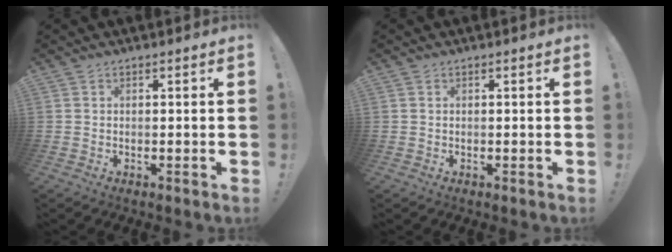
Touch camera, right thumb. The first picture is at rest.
{"total": 0.0}